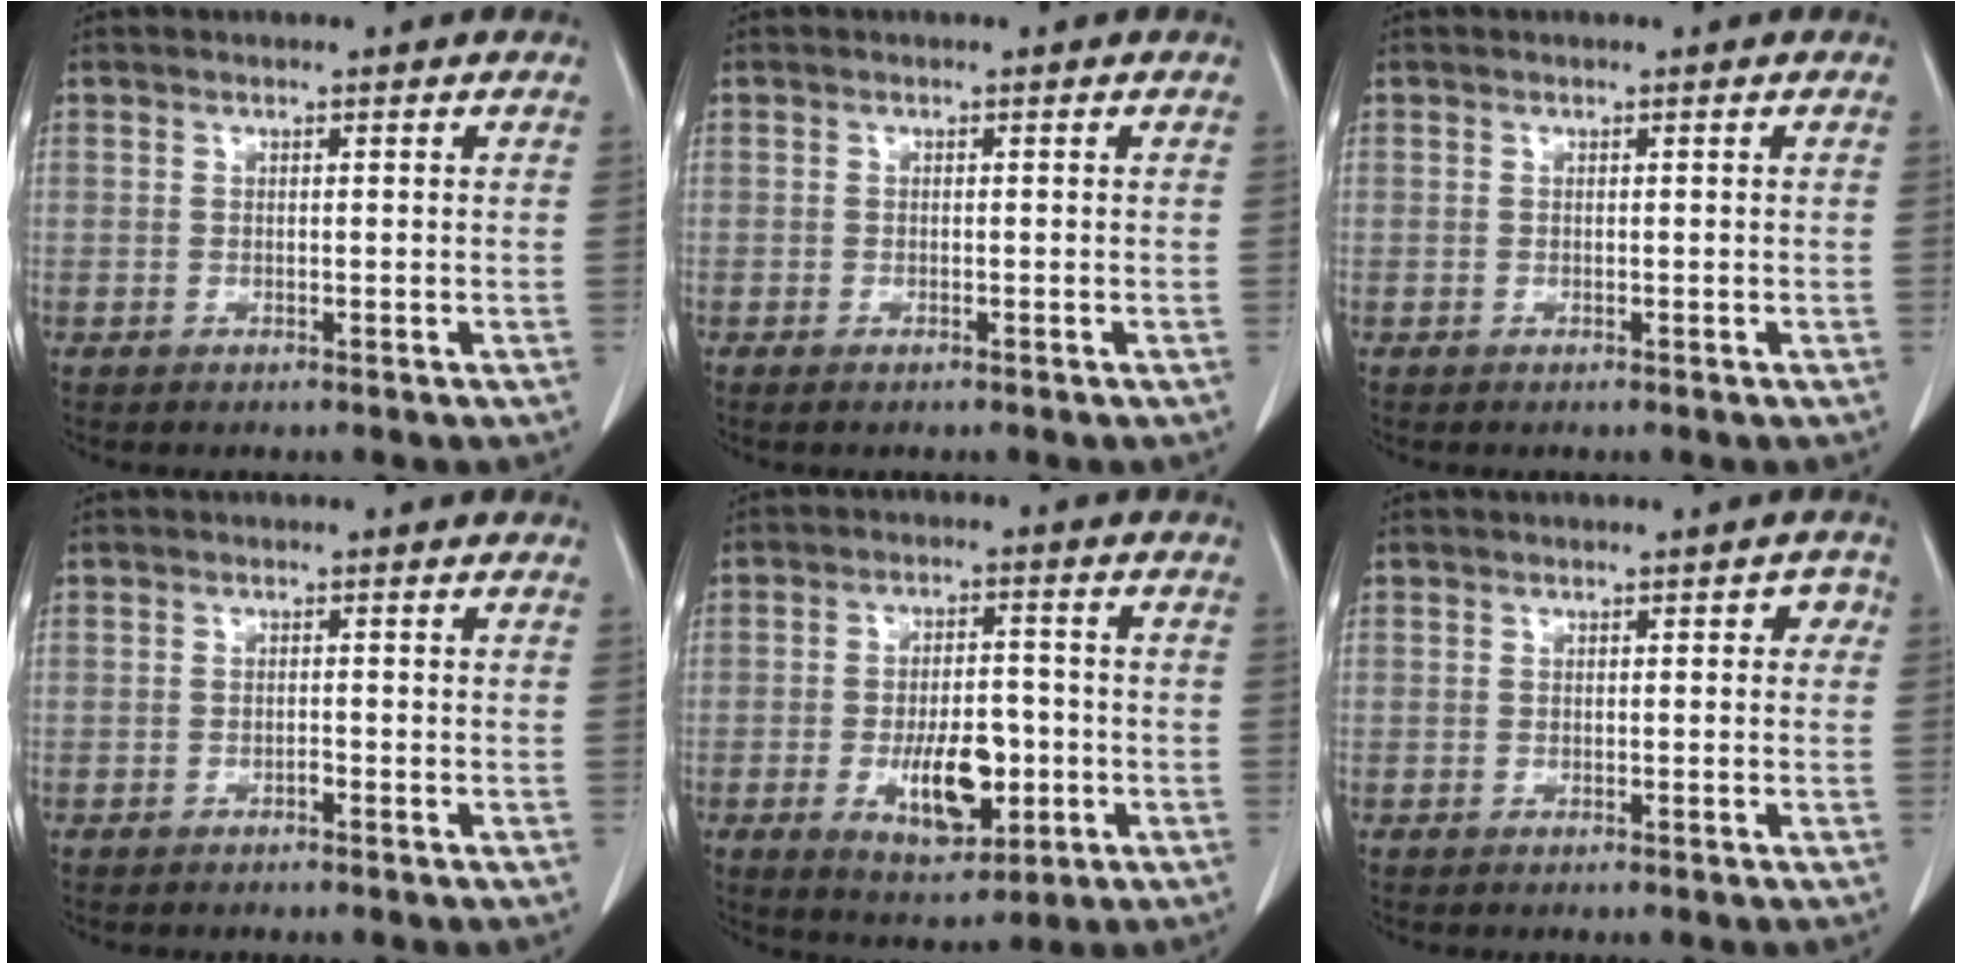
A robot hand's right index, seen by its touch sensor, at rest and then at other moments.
{"total": 0.7, "force": [-0.5, 0.2, 0.5], "torque": [-0.009, -0.001, -0.008]}
{"total": 0.0}
{"total": 0.8, "force": [-0.6, 0.2, 0.4], "torque": [-0.006, 0.002, -0.013]}
{"total": 9.8, "force": [-2.8, 4.4, 8.4], "torque": [-0.144, 0.001, -0.038]}
{"total": 2.1, "force": [0.2, 1.1, 1.8], "torque": [-0.014, 0.016, -0.004]}